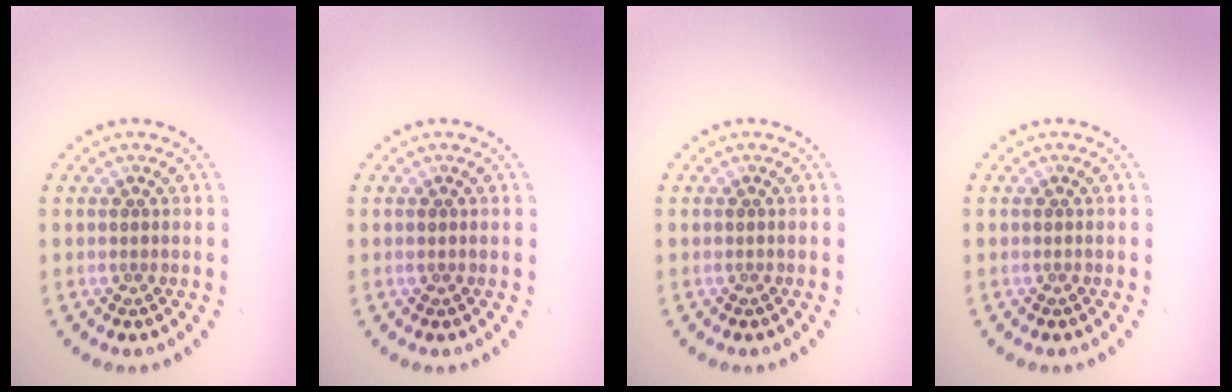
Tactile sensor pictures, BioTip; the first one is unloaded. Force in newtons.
{"total": 0.6, "press": 0.6, "slide": 0.0}
{"total": 0.0}
{"total": 0.0}